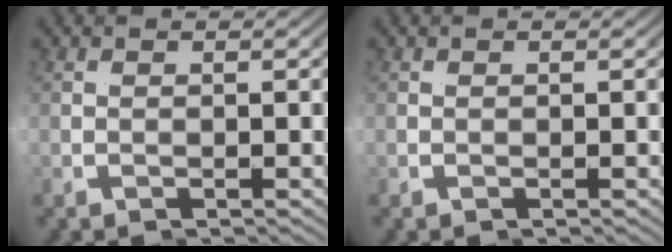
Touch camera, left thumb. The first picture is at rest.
{"total": 0.0}